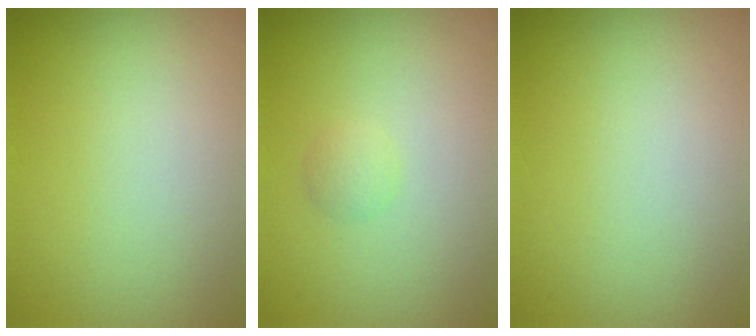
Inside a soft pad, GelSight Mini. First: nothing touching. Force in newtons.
{"total": 1.0, "press": 1.0, "slide": 0.0}
{"total": 0.0}